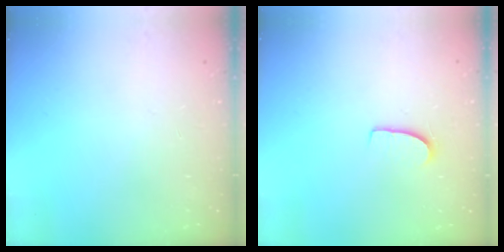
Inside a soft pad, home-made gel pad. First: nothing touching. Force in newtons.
{"total": 6.6, "press": 6.5, "slide": 0.4}